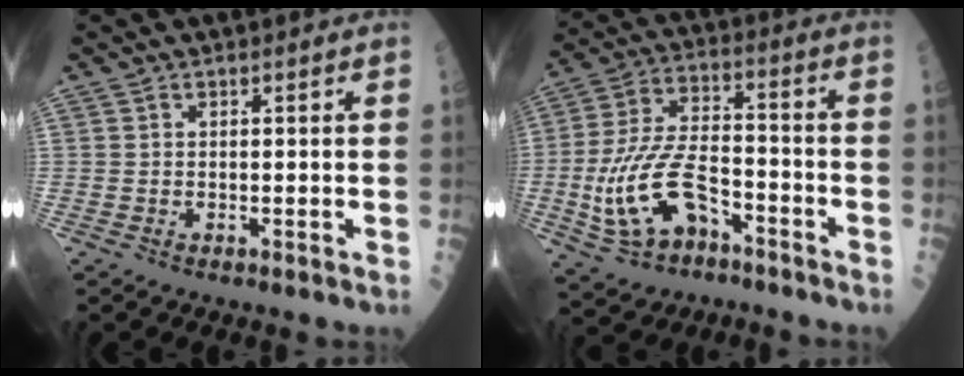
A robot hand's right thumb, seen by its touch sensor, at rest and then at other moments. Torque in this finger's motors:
{"motor_torque": [1.49, 1.33, 1.25, -0.52, 0.40]}